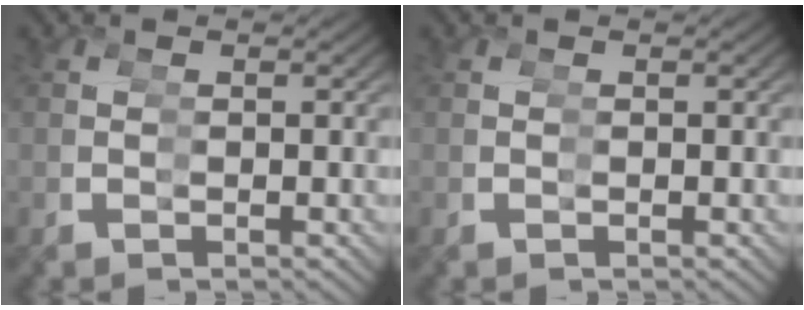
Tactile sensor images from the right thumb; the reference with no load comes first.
{"total": 0.0}